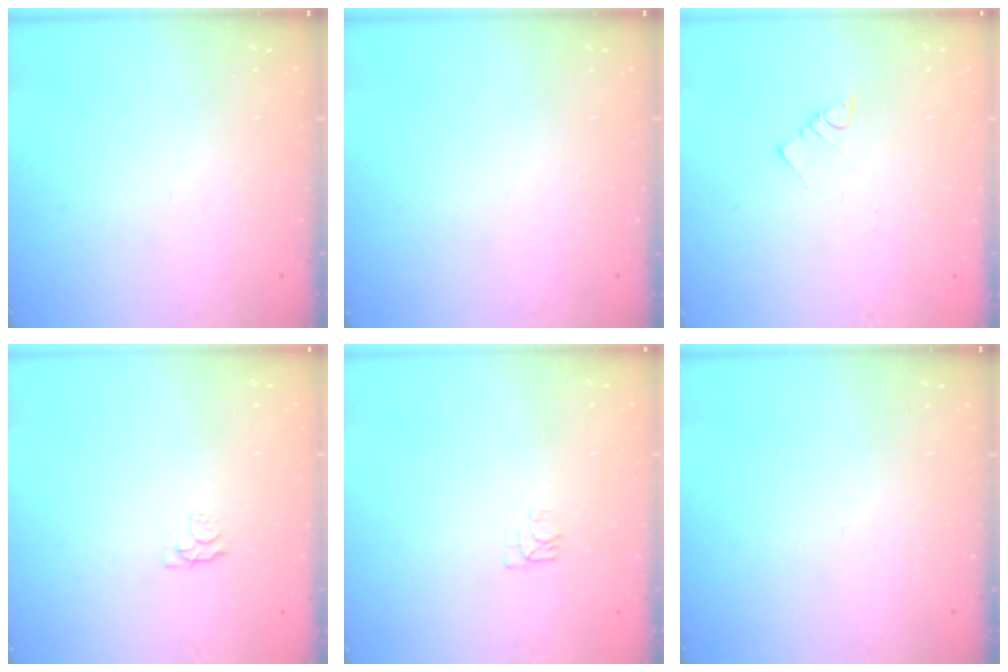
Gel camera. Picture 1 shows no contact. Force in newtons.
{"total": 0.0}
{"total": 3.2, "press": 3.2, "slide": 0.0}
{"total": 2.7, "press": 2.7, "slide": 0.5}
{"total": 4.4, "press": 4.4, "slide": 0.7}
{"total": 0.0}